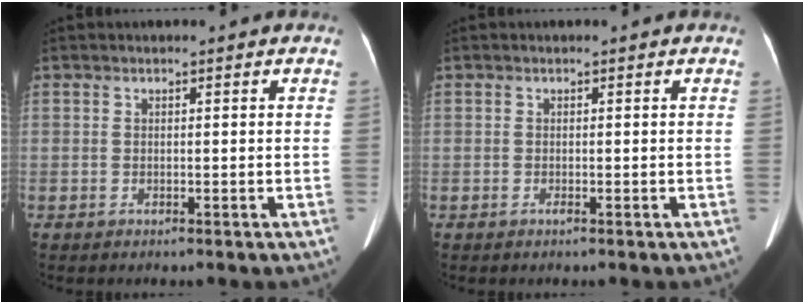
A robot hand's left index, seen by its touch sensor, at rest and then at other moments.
{"total": 0.0}